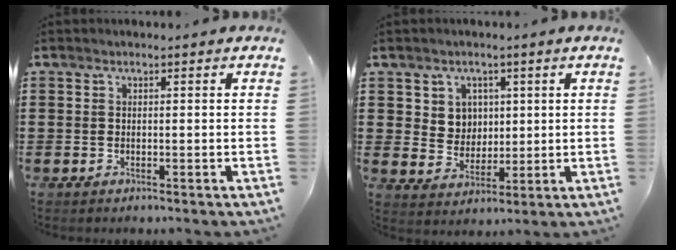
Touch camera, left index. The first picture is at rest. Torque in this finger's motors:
{"motor_torque": [1.07, 1.07, 0.11, 0.05]}